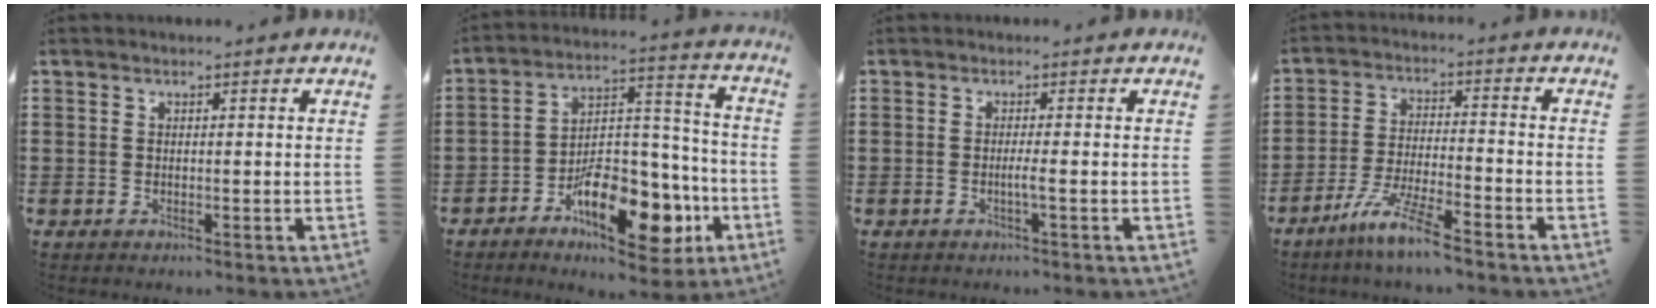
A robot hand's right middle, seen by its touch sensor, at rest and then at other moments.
{"total": 12.3, "force": [-6.5, 6.1, 8.5], "torque": [-0.131, 0.027, -0.109]}
{"total": 1.6, "force": [-0.6, -0.2, 1.5], "torque": [-0.026, -0.002, -0.013]}
{"total": 7.9, "force": [-6.2, 0.2, 4.9], "torque": [-0.110, -0.012, -0.120]}